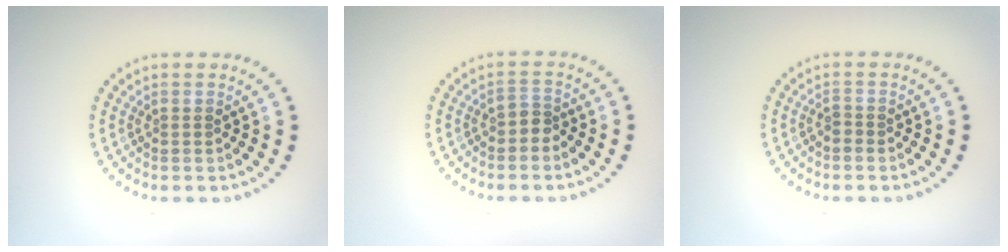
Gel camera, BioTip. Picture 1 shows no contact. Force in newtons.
{"total": 1.4, "press": 1.0, "slide": 0.9}
{"total": 0.7, "press": 0.4, "slide": 0.6}